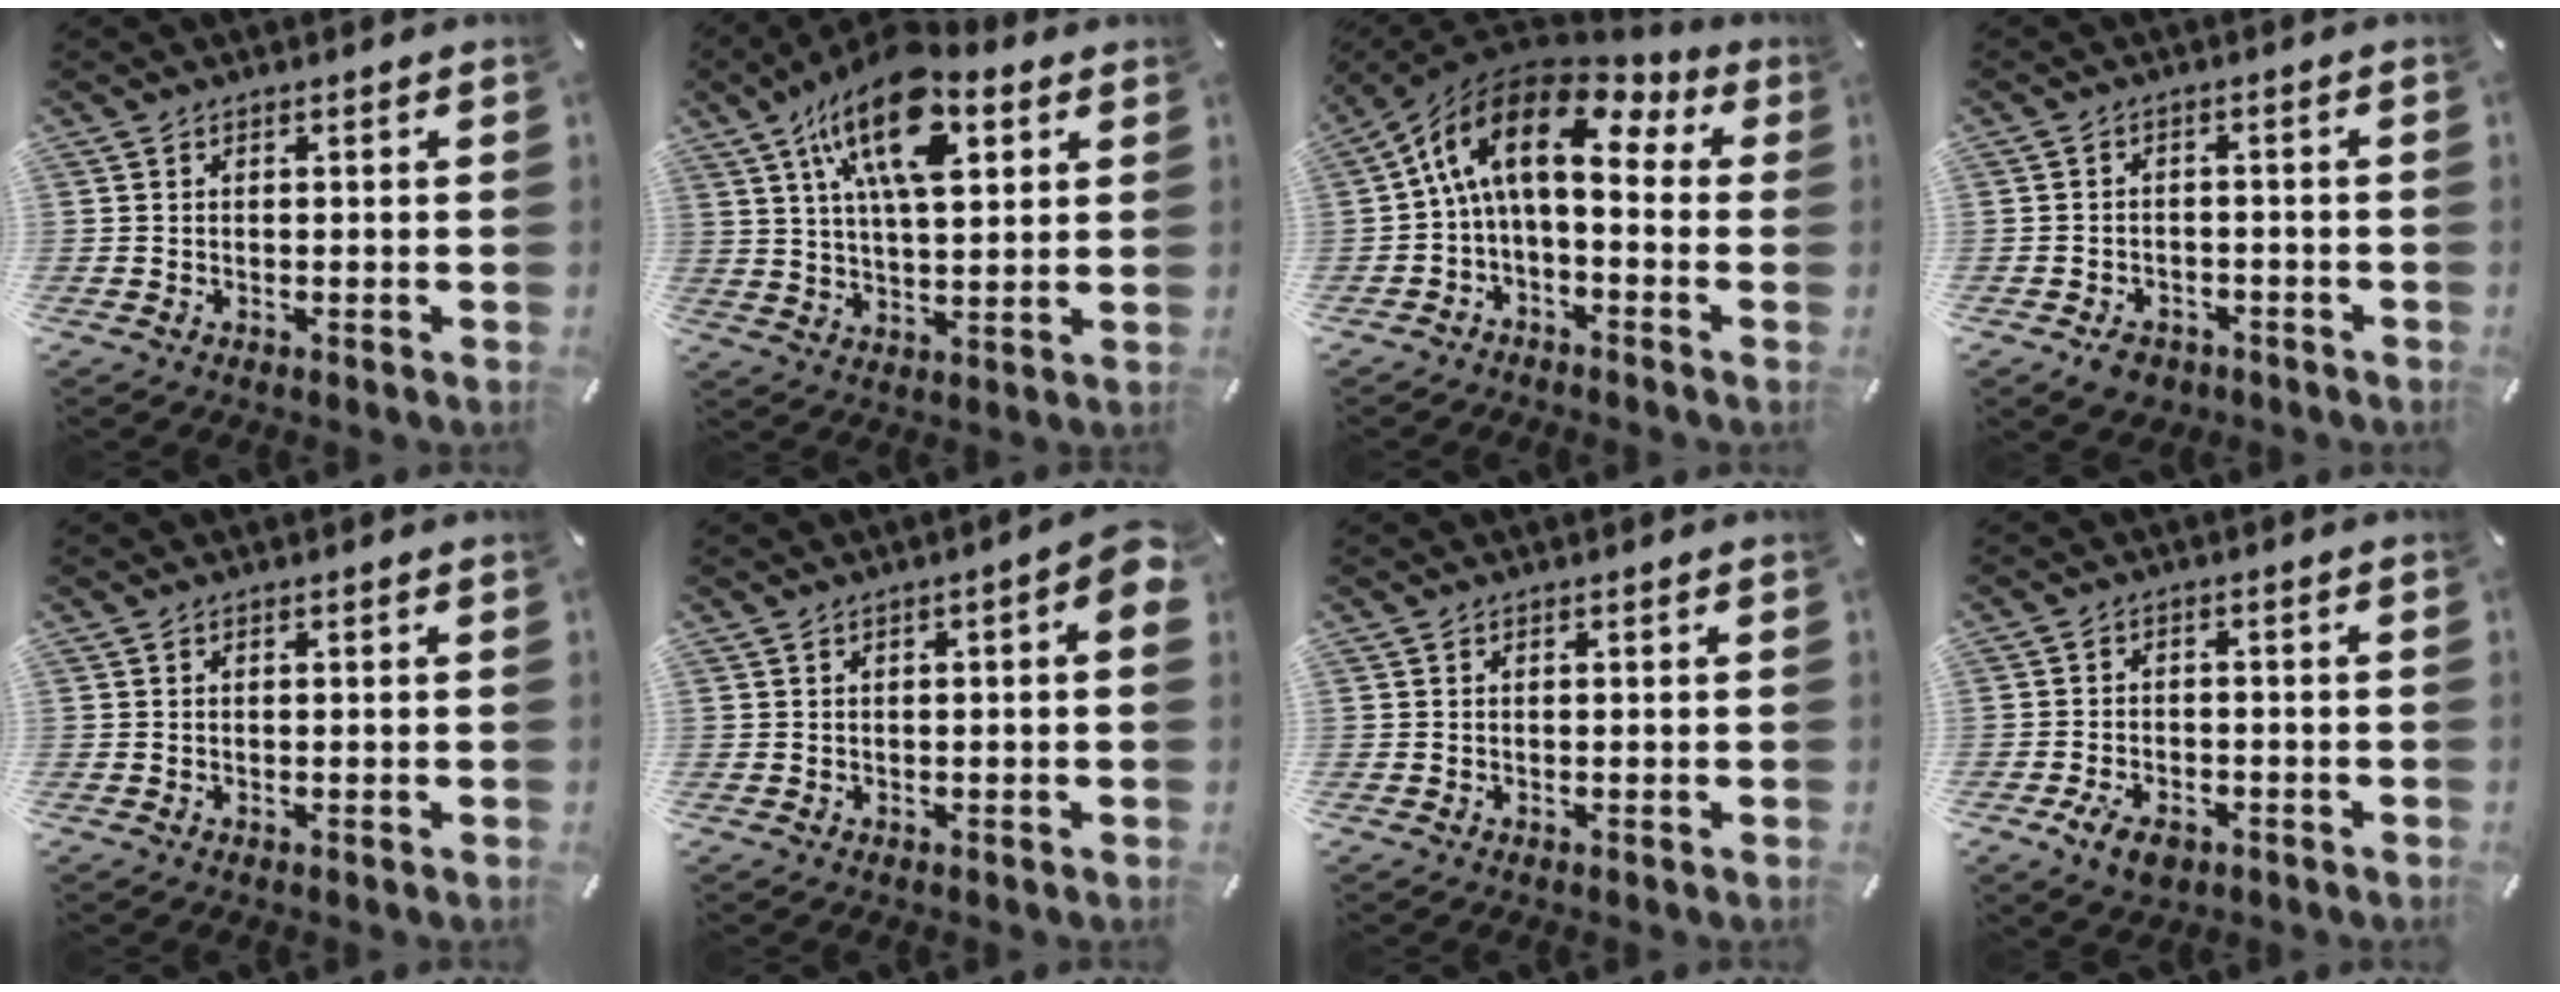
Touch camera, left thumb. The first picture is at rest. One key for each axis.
{"total": 18.3, "fx": 9.0, "fy": 8.5, "fz": 13.5, "tx": -0.235, "ty": -0.023, "tz": 0.146}
{"total": 16.1, "fx": 3.9, "fy": 8.5, "fz": 13.0, "tx": -0.258, "ty": -0.012, "tz": 0.061}
{"total": 4.2, "fx": -2.6, "fy": 2.9, "fz": 1.3, "tx": -0.024, "ty": 0.014, "tz": -0.048}
{"total": 0.0}
{"total": 3.3, "fx": 0.1, "fy": 1.1, "fz": 3.2, "tx": -0.047, "ty": 0.004, "tz": 0.000}
{"total": 0.0}
{"total": 5.2, "fx": -2.9, "fy": 3.2, "fz": 2.9, "tx": -0.063, "ty": 0.012, "tz": -0.054}